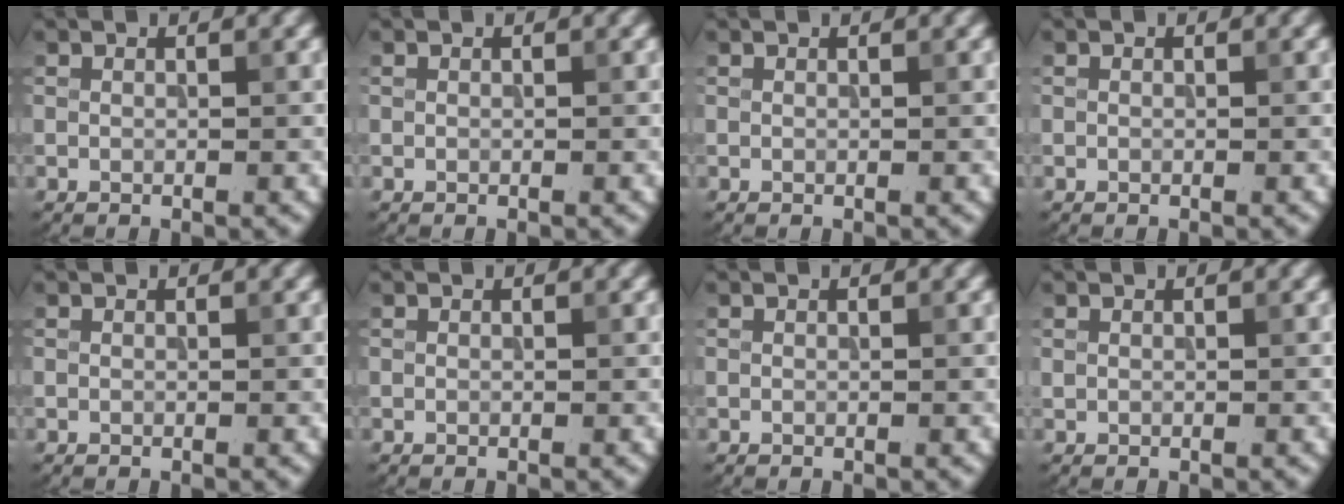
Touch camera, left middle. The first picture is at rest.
{"total": 0.0}
{"total": 0.0}
{"total": 0.0}
{"total": 0.0}
{"total": 0.0}
{"total": 0.0}
{"total": 0.0}